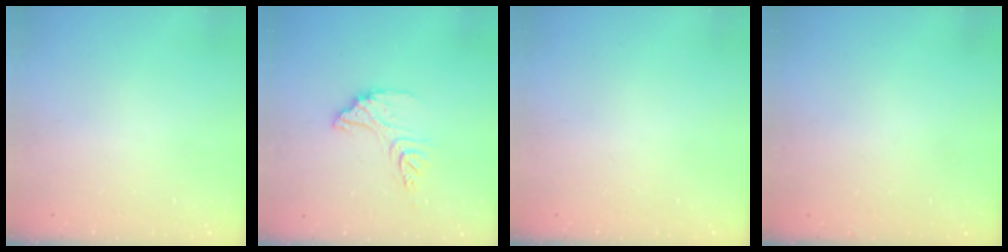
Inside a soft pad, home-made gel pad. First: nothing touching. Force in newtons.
{"total": 12.5, "press": 12.4, "slide": 1.1}
{"total": 0.0}
{"total": 5.1, "press": 5.1, "slide": 0.2}